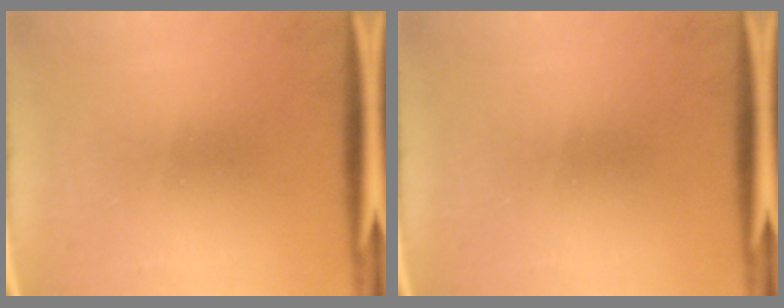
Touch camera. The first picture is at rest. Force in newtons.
{"total": 0.0}